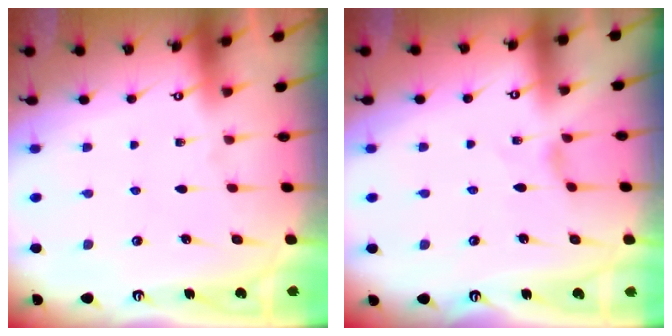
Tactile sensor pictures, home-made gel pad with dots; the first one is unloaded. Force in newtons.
{"total": 0.6, "press": 0.6, "slide": 0.2}